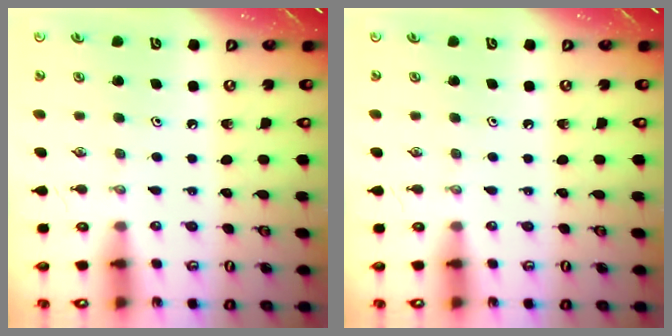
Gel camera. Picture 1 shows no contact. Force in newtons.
{"total": 0.0}